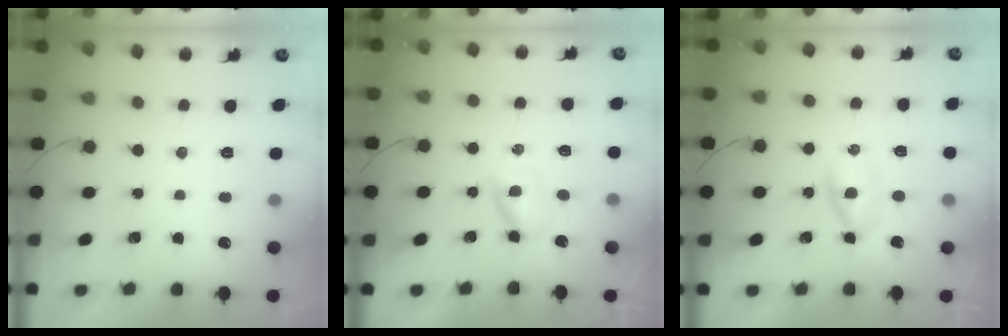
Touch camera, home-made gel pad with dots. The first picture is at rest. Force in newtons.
{"total": 3.1, "press": 3.0, "slide": 0.7}
{"total": 2.8, "press": 2.5, "slide": 1.3}